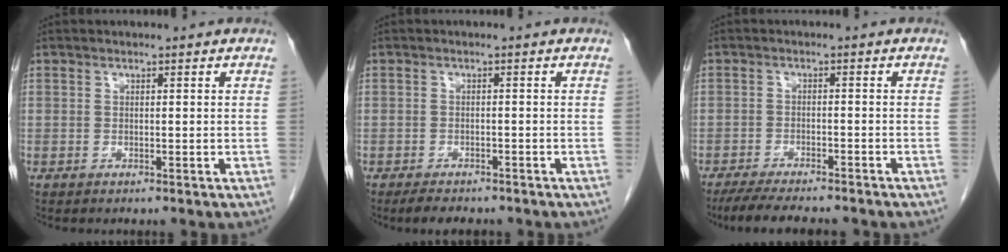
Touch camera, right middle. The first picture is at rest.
{"total": 4.0, "force": [-3.3, 1.5, 1.6], "torque": [-0.027, -0.005, -0.046]}
{"total": 10.0, "force": [-8.6, 1.6, 4.8], "torque": [-0.072, -0.016, -0.128]}